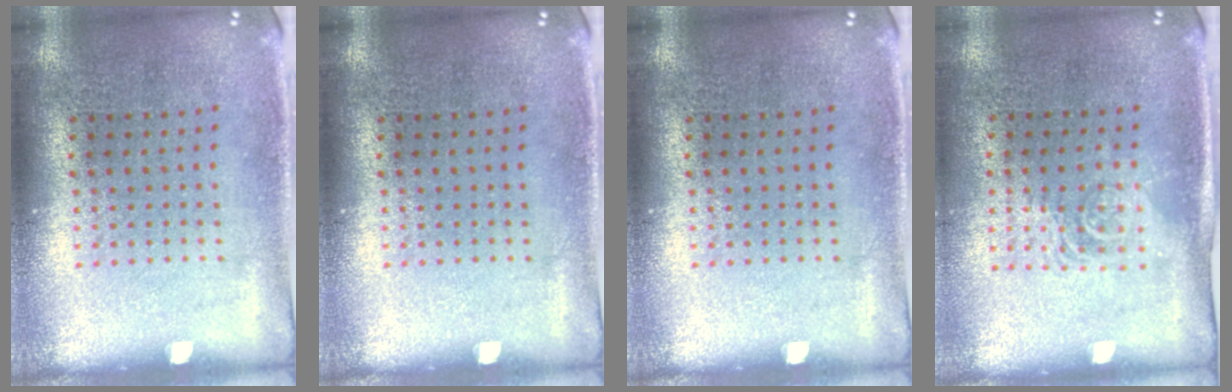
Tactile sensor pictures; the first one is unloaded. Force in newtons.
{"total": 0.0}
{"total": 0.0}
{"total": 1.6, "press": 1.4, "slide": 0.7}